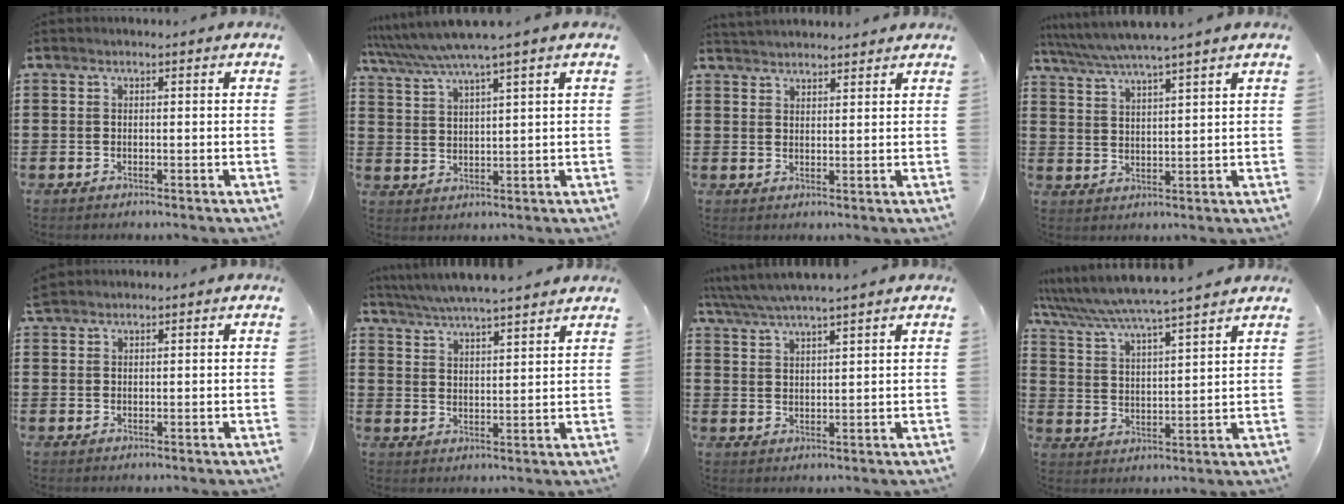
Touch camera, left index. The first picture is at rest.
{"total": 4.8, "force": [3.9, -0.5, 2.6], "torque": [-0.064, -0.017, 0.065]}
{"total": 2.3, "force": [2.3, 0.0, -0.4], "torque": [0.000, -0.003, 0.045]}
{"total": 4.6, "force": [4.1, -0.7, 1.9], "torque": [-0.050, -0.022, 0.070]}
{"total": 1.3, "force": [1.2, 0.3, 0.2], "torque": [-0.006, 0.002, 0.024]}
{"total": 4.6, "force": [4.5, -0.4, 1.0], "torque": [-0.040, -0.025, 0.078]}
{"total": 4.3, "force": [3.8, -0.2, 2.0], "torque": [-0.049, -0.013, 0.068]}
{"total": 5.2, "force": [4.8, -0.7, 1.8], "torque": [-0.059, -0.038, 0.075]}